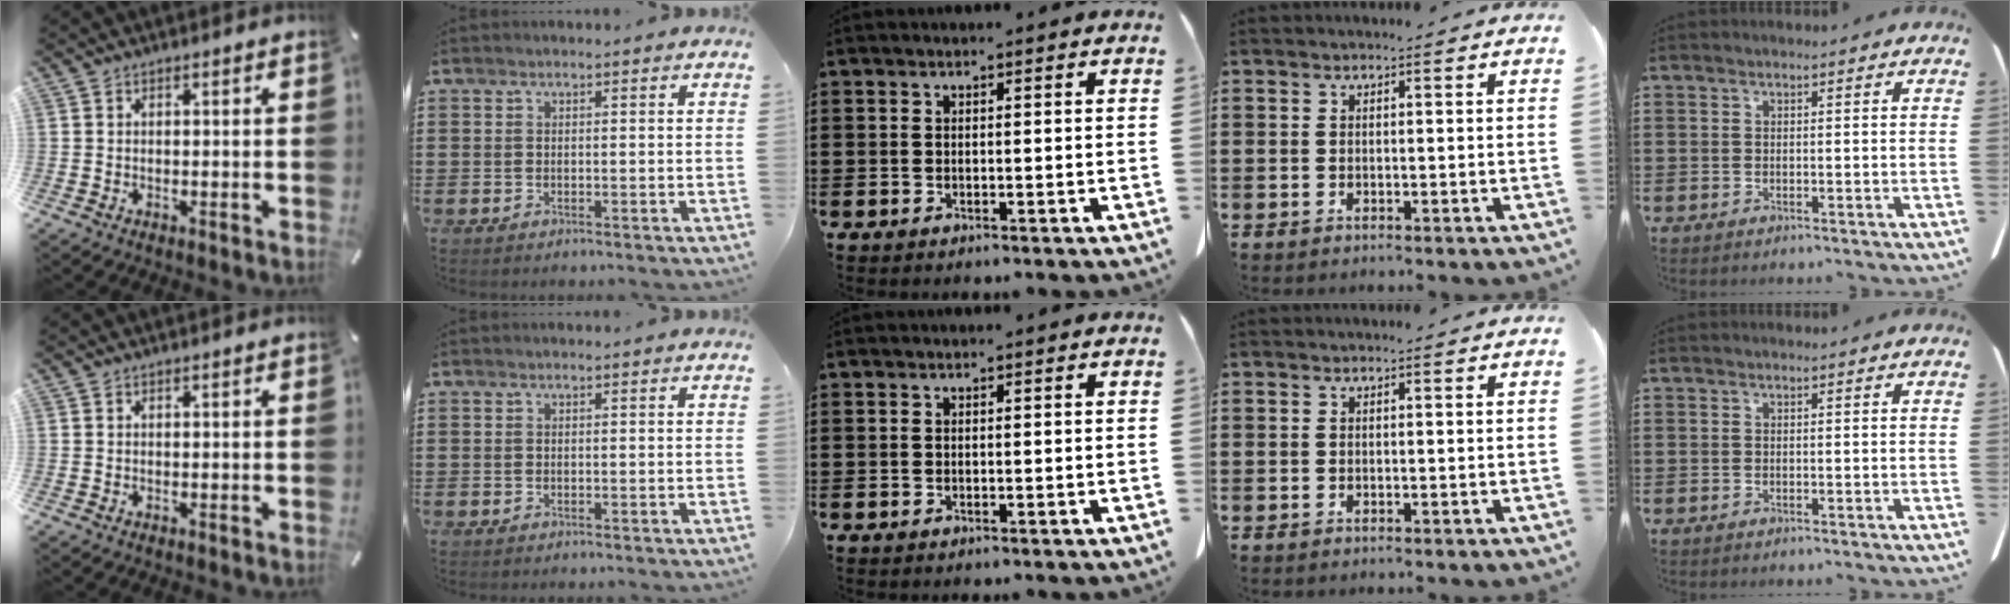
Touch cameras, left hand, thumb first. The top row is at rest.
{}